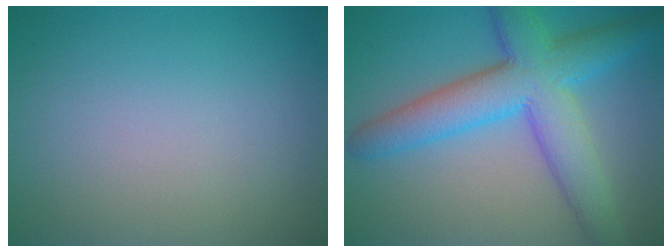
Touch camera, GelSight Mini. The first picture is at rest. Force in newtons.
{"total": 8.3, "press": 8.3, "slide": 0.2}